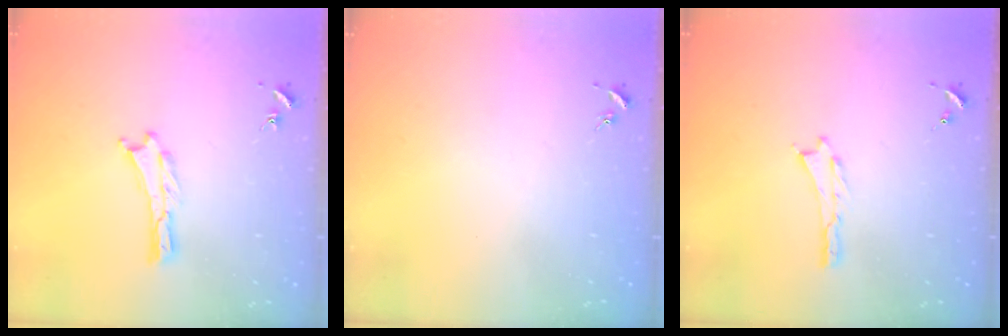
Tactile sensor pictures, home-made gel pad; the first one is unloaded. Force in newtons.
{"total": 0.0}
{"total": 0.0}